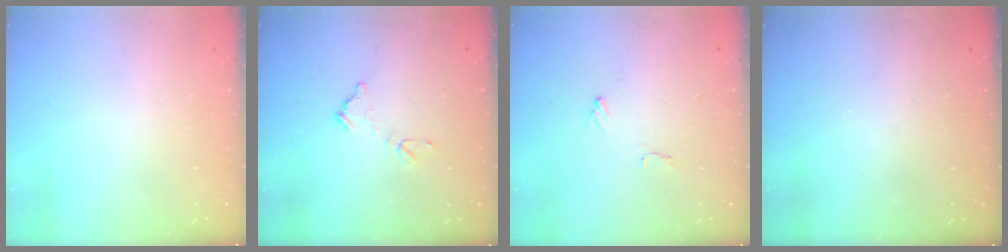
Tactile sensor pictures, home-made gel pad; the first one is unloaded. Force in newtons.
{"total": 7.8, "press": 7.8, "slide": 0.5}
{"total": 5.4, "press": 5.4, "slide": 0.4}
{"total": 3.1, "press": 3.1, "slide": 0.1}